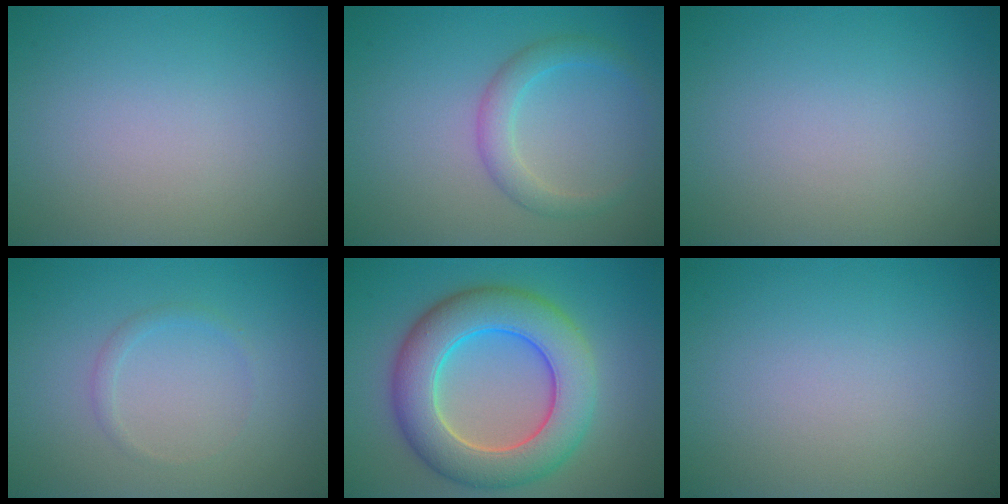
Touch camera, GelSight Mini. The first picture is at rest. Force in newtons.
{"total": 2.4, "press": 2.4, "slide": 0.1}
{"total": 0.0}
{"total": 0.9, "press": 0.9, "slide": 0.0}
{"total": 9.1, "press": 9.1, "slide": 0.4}
{"total": 0.0}